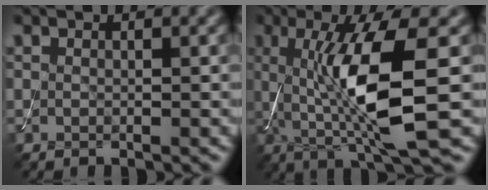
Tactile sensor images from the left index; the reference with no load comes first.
{"total": 9.6, "force": [0.3, 2.0, 9.3], "torque": [-0.160, -0.011, 0.016]}